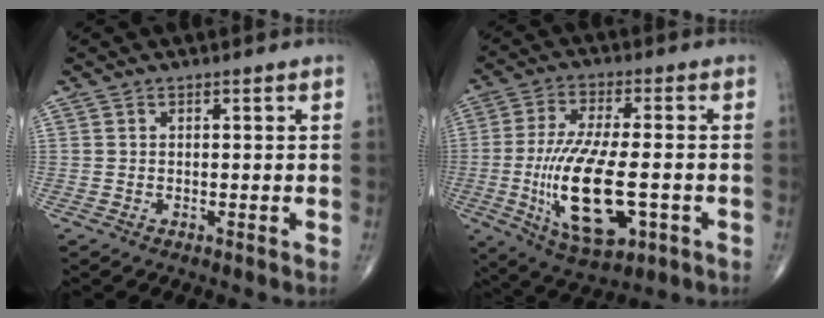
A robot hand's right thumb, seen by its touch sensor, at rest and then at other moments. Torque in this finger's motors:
{"motor_torque": [2.93, 2.08, 1.91, -0.34, 0.63]}